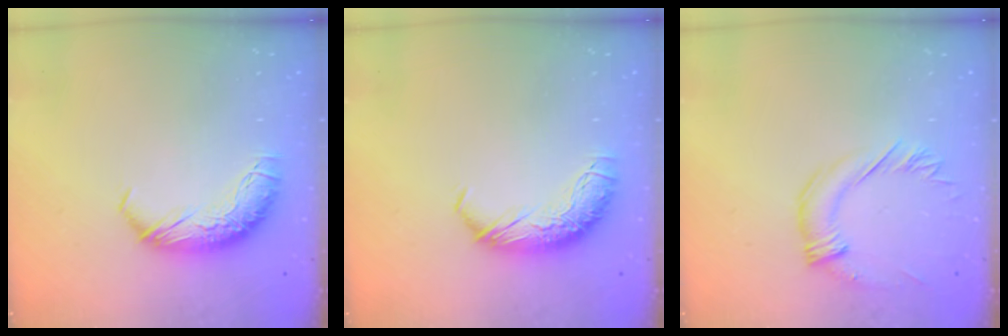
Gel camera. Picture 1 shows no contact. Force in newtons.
{"total": 0.0}
{"total": 1.6, "press": 1.0, "slide": 1.2}